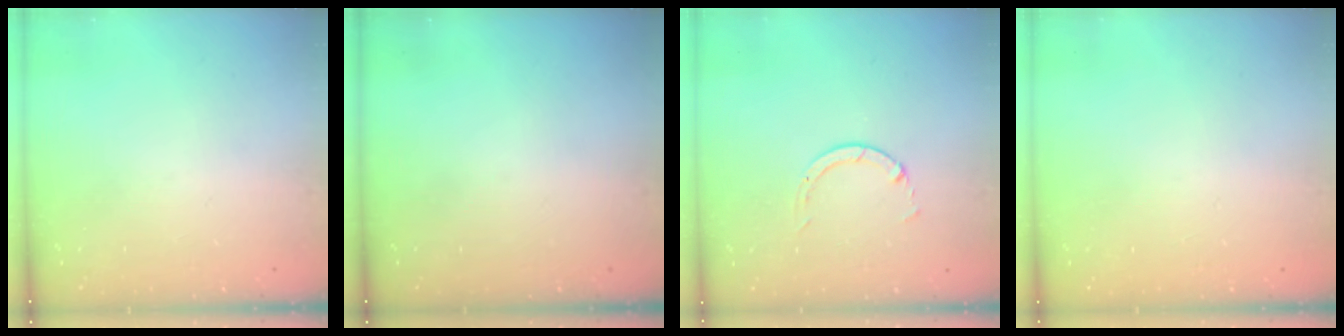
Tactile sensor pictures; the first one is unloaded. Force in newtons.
{"total": 0.0}
{"total": 1.3, "press": 1.2, "slide": 0.3}
{"total": 2.5, "press": 2.5, "slide": 0.2}